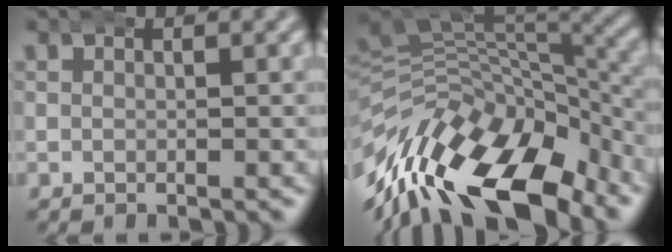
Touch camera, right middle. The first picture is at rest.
{"total": 14.6, "force": [-4.6, 9.1, 10.5], "torque": [-0.182, -0.026, -0.062]}